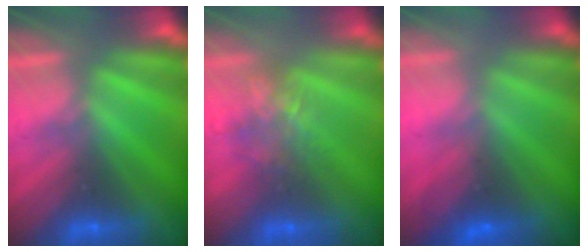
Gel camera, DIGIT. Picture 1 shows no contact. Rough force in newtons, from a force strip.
{"total": 4.4}
{"total": 2.8}